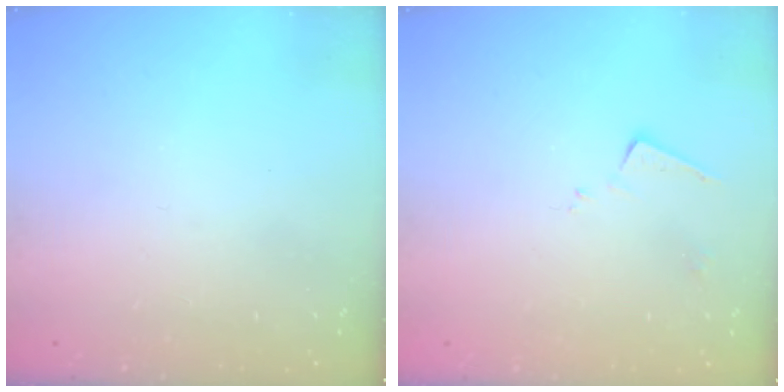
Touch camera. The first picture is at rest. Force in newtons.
{"total": 7.4, "press": 7.4, "slide": 0.3}